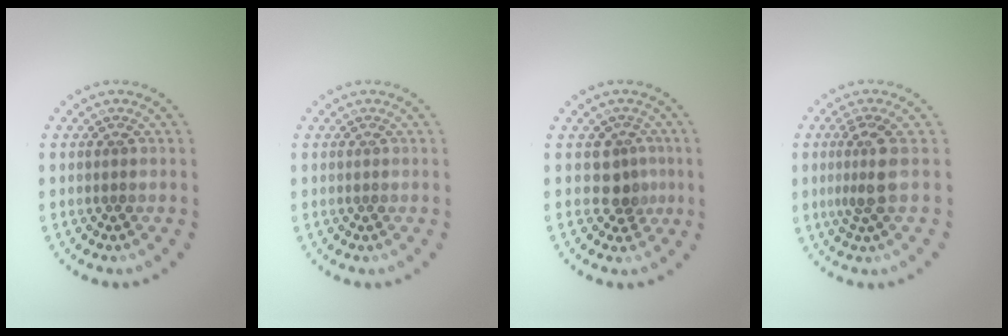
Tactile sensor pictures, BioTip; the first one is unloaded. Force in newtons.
{"total": 0.0}
{"total": 2.3, "press": 1.8, "slide": 1.5}
{"total": 2.6, "press": 1.9, "slide": 1.8}